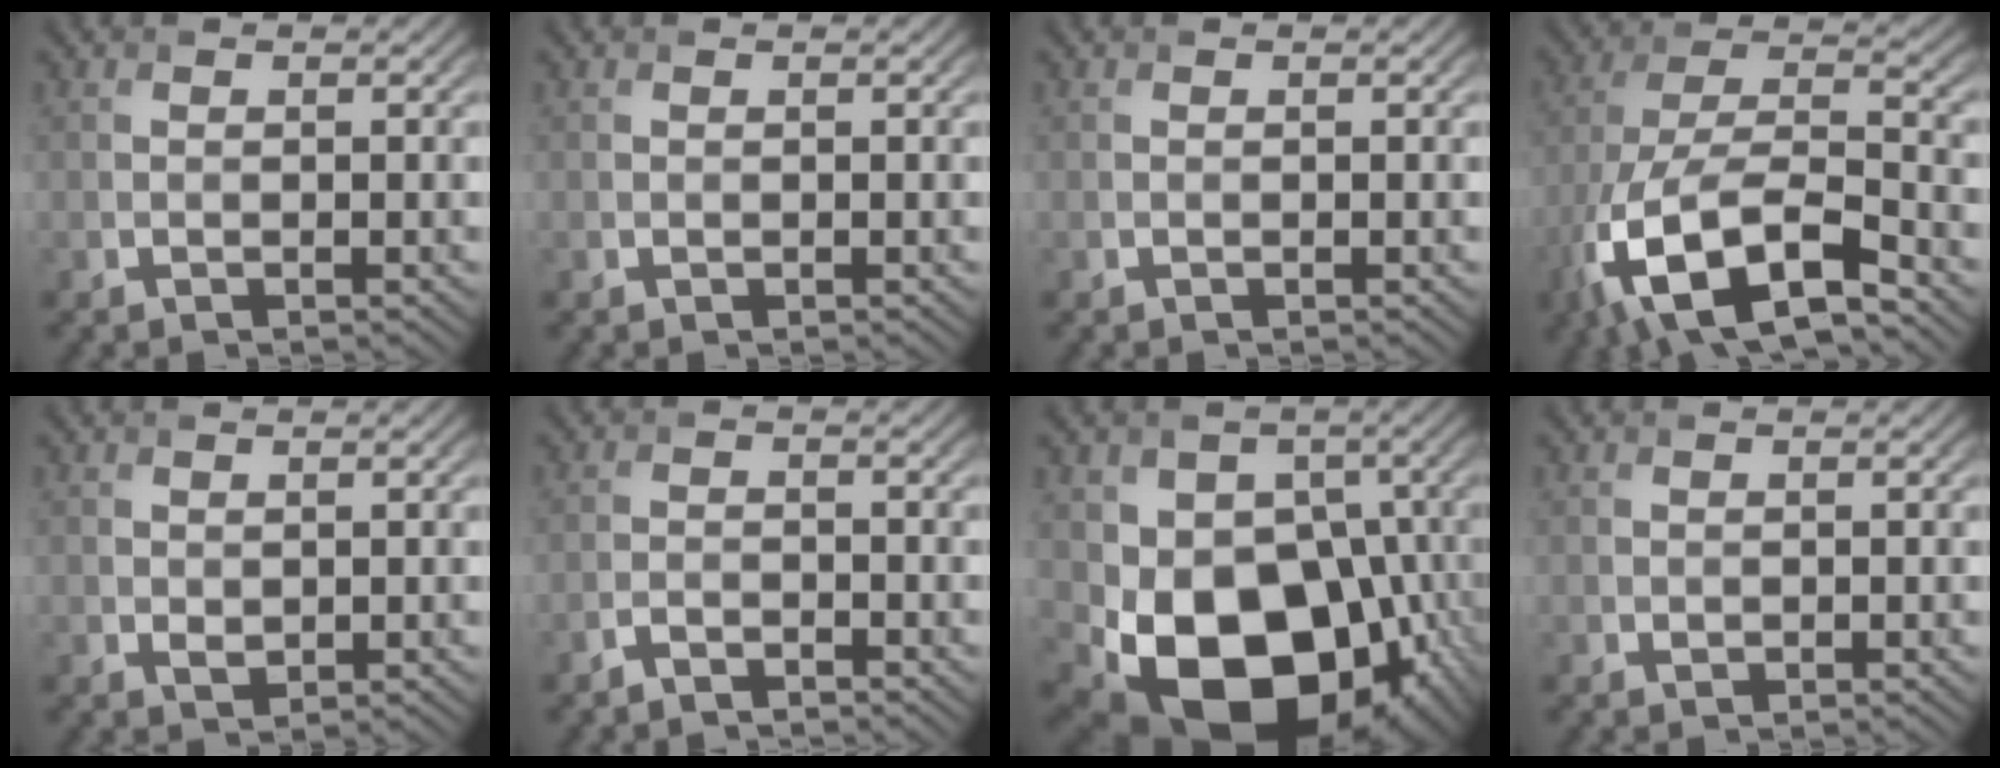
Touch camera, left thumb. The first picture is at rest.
{"total": 0.0}
{"total": 0.0}
{"total": 15.5, "force": [-8.3, 6.3, 11.5], "torque": [-0.248, -0.027, -0.158]}
{"total": 1.1, "force": [0.4, 0.8, 0.6], "torque": [-0.014, -0.005, 0.013]}
{"total": 1.7, "force": [-1.6, 0.4, 0.6], "torque": [-0.014, 0.001, -0.035]}
{"total": 18.8, "force": [-5.6, 14.1, 11.1], "torque": [-0.171, -0.037, -0.088]}
{"total": 0.0}